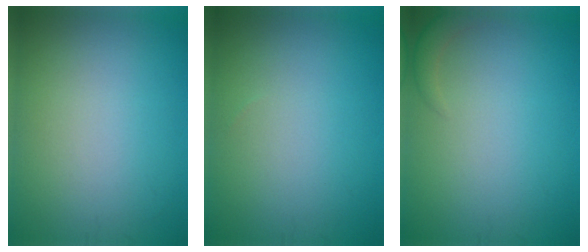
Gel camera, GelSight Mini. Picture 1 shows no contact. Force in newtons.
{"total": 0.0}
{"total": 1.4, "press": 1.4, "slide": 0.2}